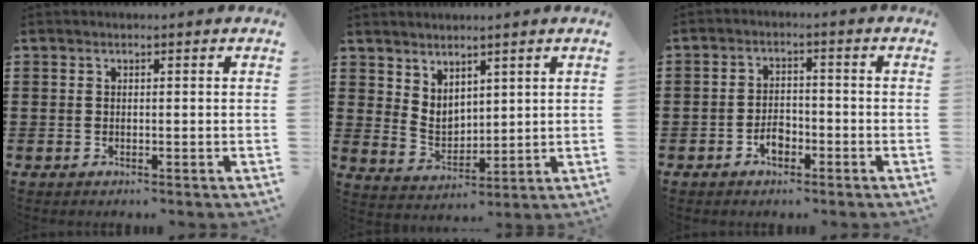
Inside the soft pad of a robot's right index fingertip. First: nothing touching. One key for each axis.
{"total": 4.1, "fx": 3.3, "fy": 2.3, "fz": 0.8, "tx": -0.029, "ty": -0.004, "tz": 0.064}
{"total": 3.3, "fx": -1.7, "fy": 2.0, "fz": 1.9, "tx": -0.037, "ty": 0.003, "tz": -0.033}